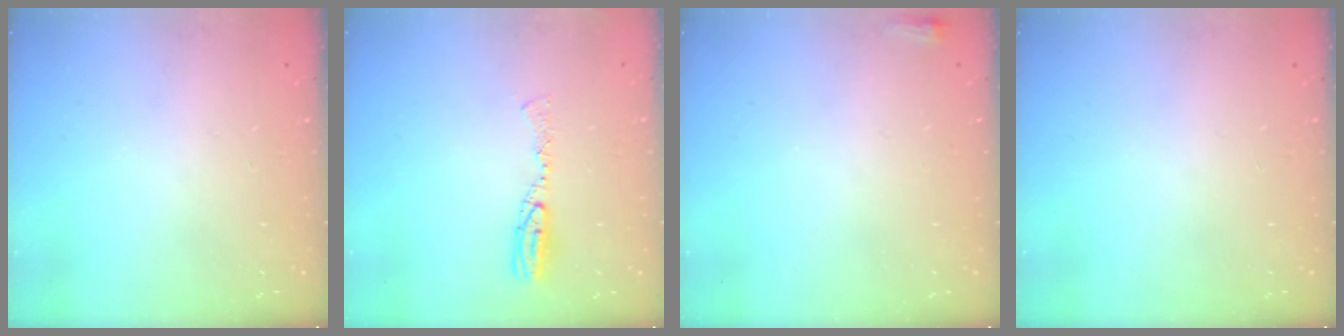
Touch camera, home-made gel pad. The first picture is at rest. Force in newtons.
{"total": 8.1, "press": 7.9, "slide": 1.7}
{"total": 2.9, "press": 2.6, "slide": 1.1}
{"total": 0.0}